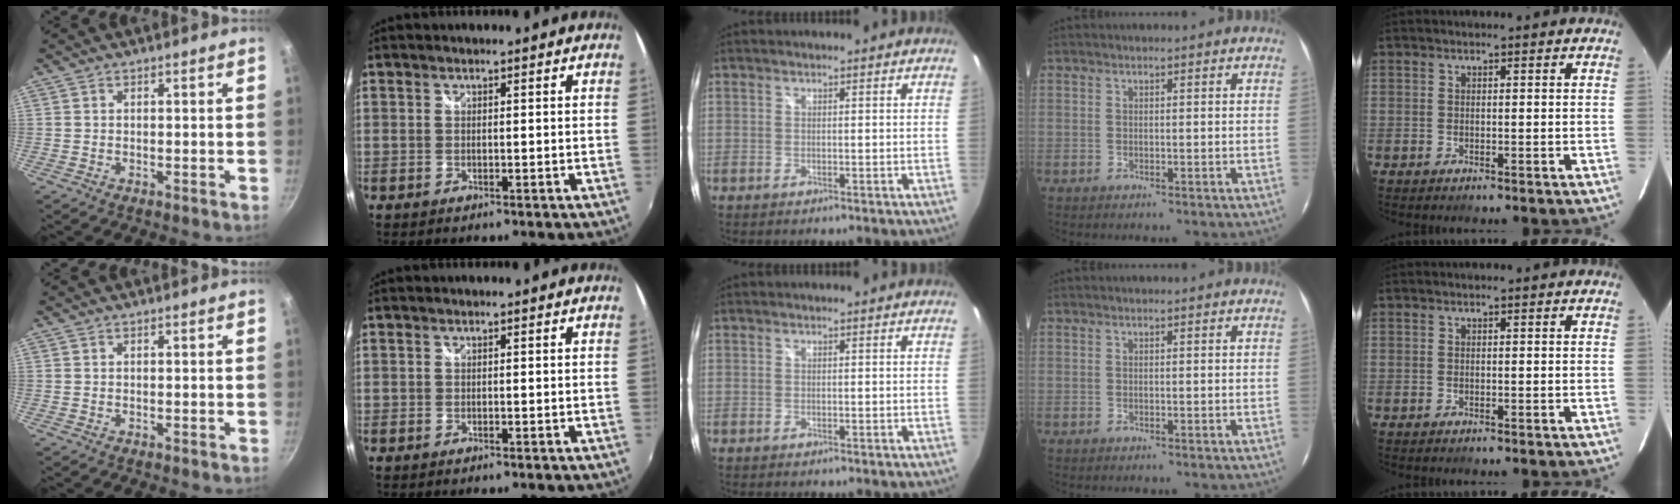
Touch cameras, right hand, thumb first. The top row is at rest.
{}